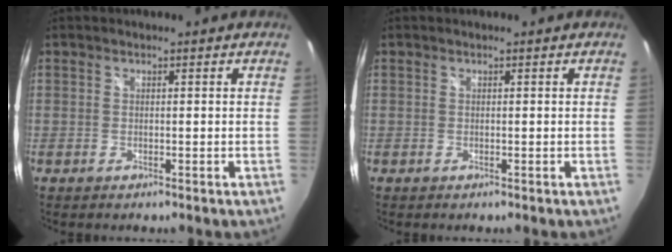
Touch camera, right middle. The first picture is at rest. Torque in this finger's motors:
{"motor_torque": [0.00, 0.00, -0.02, 0.00]}